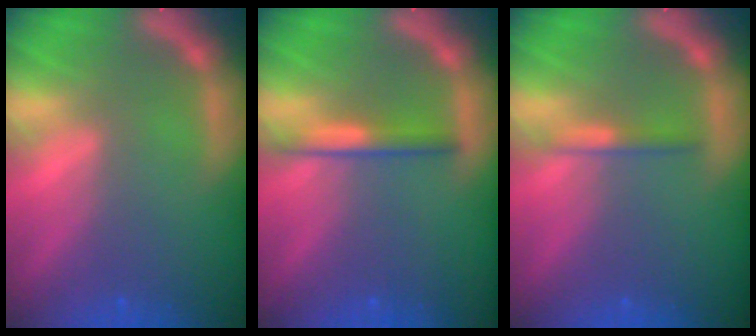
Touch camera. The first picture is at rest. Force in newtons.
{"total": 2.4}
{"total": 1.4}